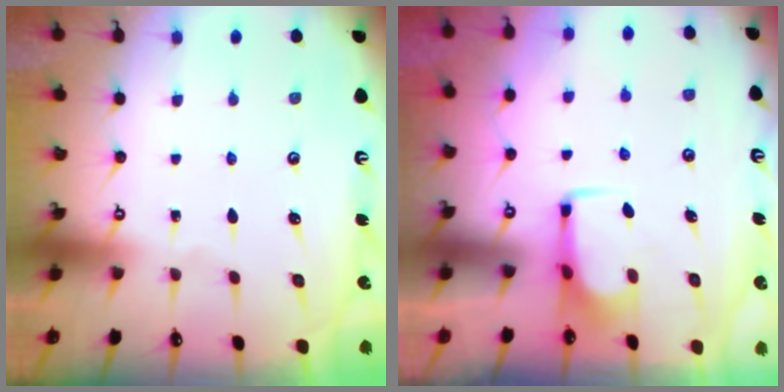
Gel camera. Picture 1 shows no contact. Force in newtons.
{"total": 1.7, "press": 1.7, "slide": 0.4}